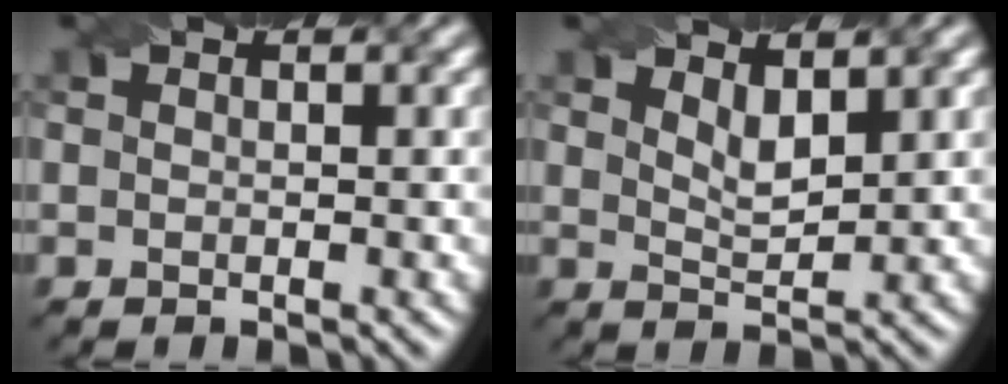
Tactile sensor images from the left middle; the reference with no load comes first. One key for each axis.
{"total": 2.4, "fx": 1.6, "fy": 0.8, "fz": 1.6, "tx": -0.032, "ty": -0.005, "tz": 0.030}